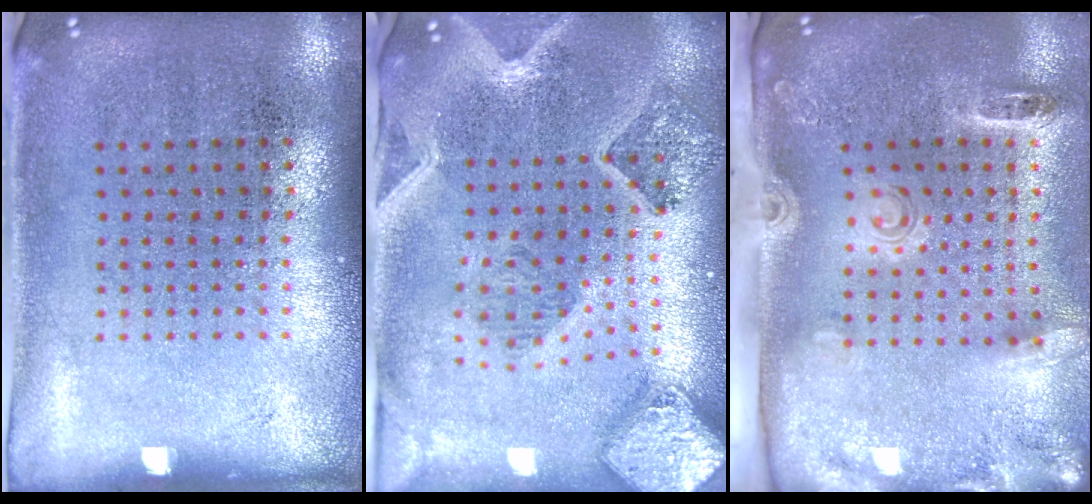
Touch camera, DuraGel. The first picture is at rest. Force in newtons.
{"total": 2.3, "press": 2.1, "slide": 1.0}
{"total": 2.9, "press": 2.0, "slide": 2.1}